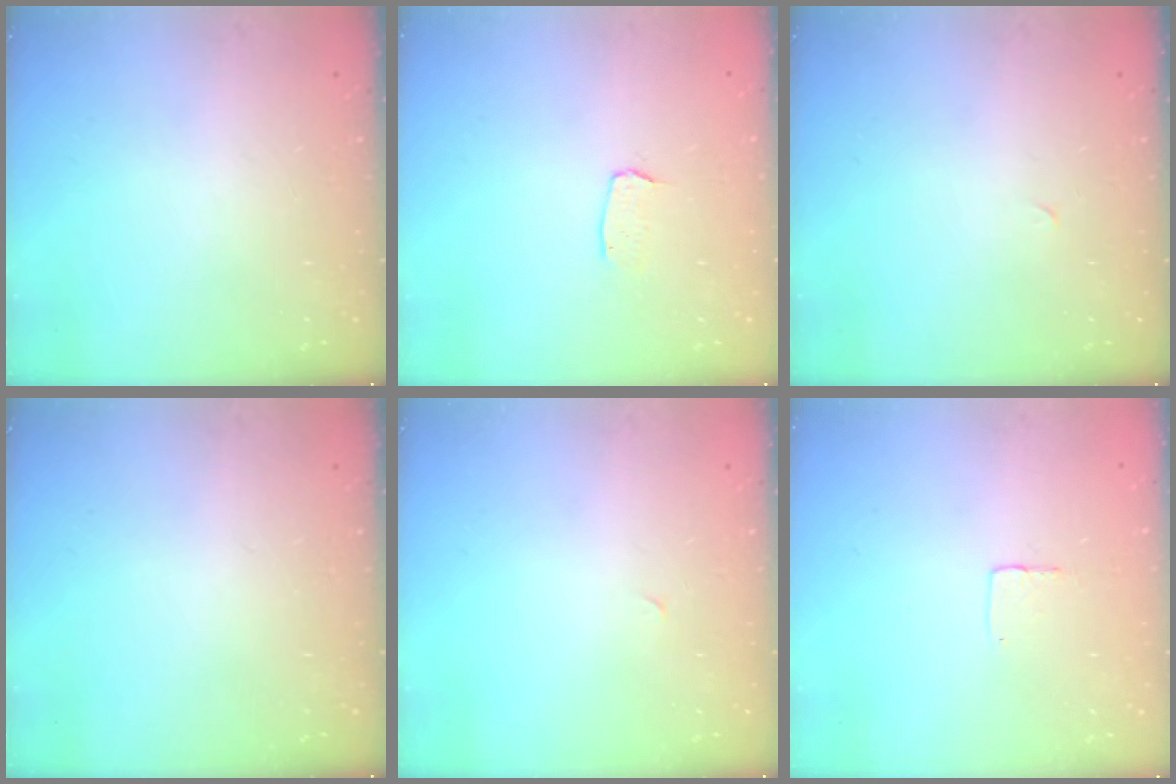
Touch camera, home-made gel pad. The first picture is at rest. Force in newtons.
{"total": 2.9, "press": 2.9, "slide": 0.2}
{"total": 0.0}
{"total": 0.0}
{"total": 0.0}
{"total": 2.7, "press": 2.7, "slide": 0.1}